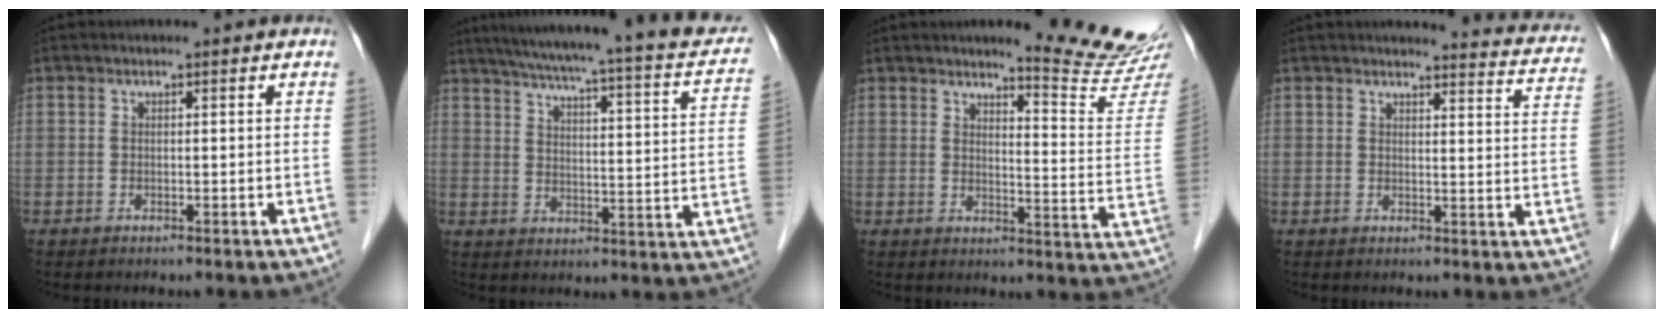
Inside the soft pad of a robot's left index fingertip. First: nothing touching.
{"total": 23.3, "force": [18.6, 3.2, 13.7], "torque": [-0.201, -0.003, 0.219]}
{"total": 12.7, "force": [12.0, -1.5, 3.8], "torque": [-0.046, -0.100, 0.135]}
{"total": 10.6, "force": [10.3, 1.1, 2.1], "torque": [-0.003, -0.055, 0.083]}